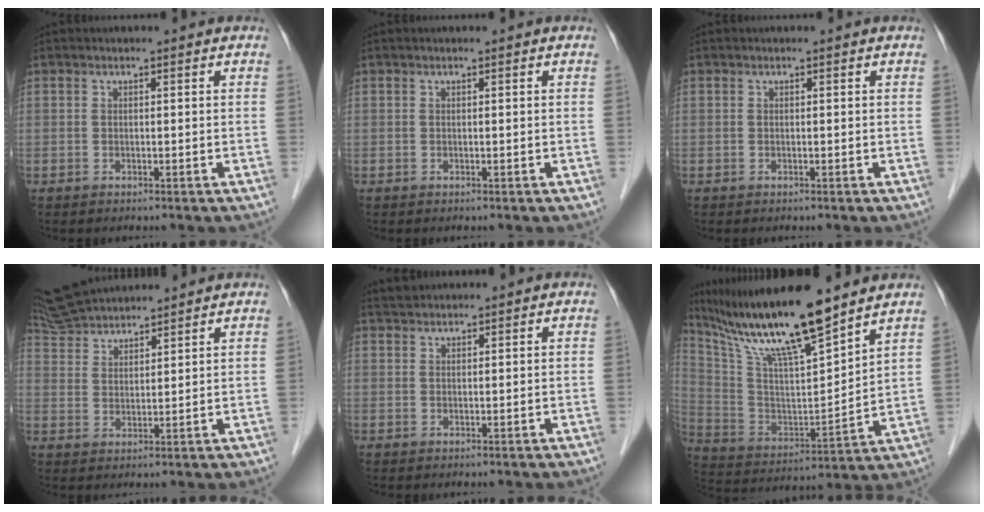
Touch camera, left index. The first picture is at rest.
{"total": 0.0}
{"total": 0.0}
{"total": 9.2, "force": [8.9, 0.7, 2.0], "torque": [-0.048, 0.032, 0.169]}
{"total": 1.6, "force": [1.6, 0.2, 0.1], "torque": [-0.007, 0.013, 0.034]}
{"total": 17.8, "force": [14.2, 0.8, 10.8], "torque": [-0.203, -0.002, 0.266]}